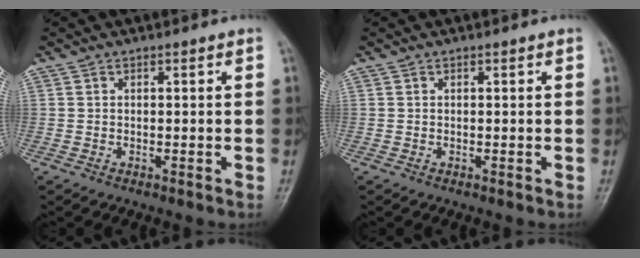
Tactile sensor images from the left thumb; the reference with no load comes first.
{"total": 0.0}